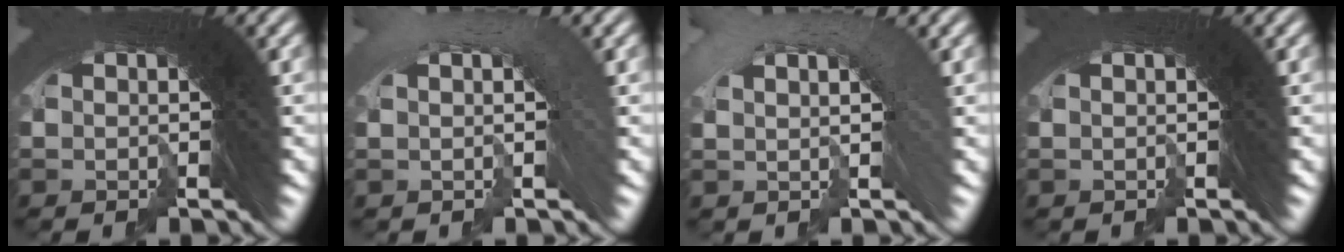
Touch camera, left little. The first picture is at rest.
{"total": 2.6, "force": [-2.3, 0.5, -1.2], "torque": [0.020, 0.006, -0.038]}
{"total": 2.4, "force": [-2.0, 1.2, -0.6], "torque": [0.007, 0.002, -0.032]}
{"total": 0.0}